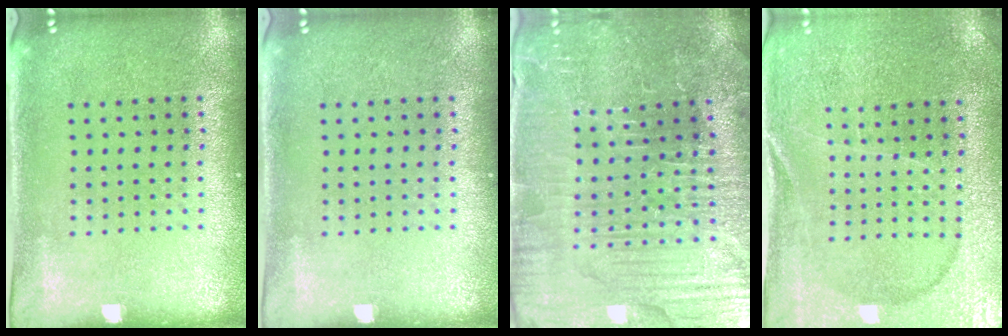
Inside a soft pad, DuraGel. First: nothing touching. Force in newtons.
{"total": 0.0}
{"total": 4.2, "press": 4.2, "slide": 0.7}
{"total": 1.5, "press": 1.5, "slide": 0.2}